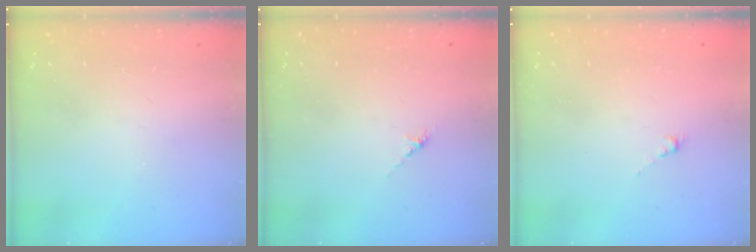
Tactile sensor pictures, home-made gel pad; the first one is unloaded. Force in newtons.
{"total": 2.7, "press": 2.7, "slide": 0.7}
{"total": 0.0}